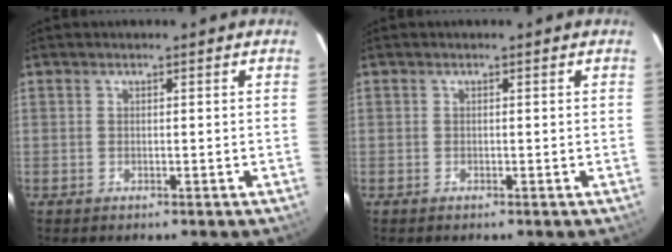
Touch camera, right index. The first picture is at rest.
{"total": 0.0}